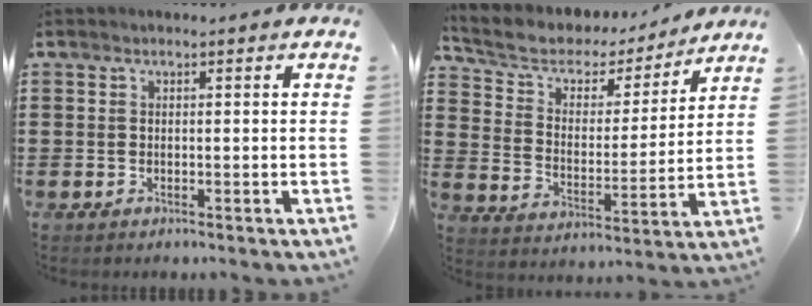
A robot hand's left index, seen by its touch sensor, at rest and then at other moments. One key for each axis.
{"total": 5.5, "fx": 4.3, "fy": 2.8, "fz": 1.8, "tx": -0.064, "ty": -0.023, "tz": 0.070}